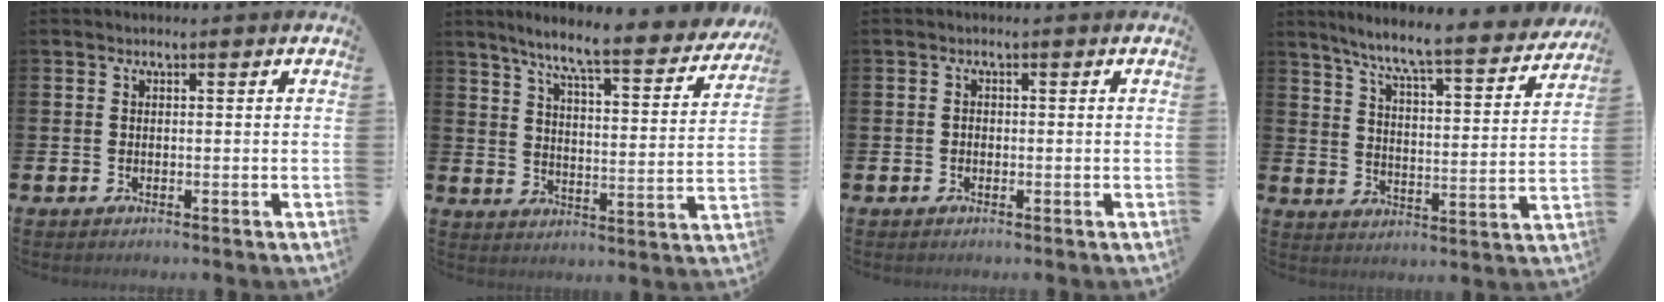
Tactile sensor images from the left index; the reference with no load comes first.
{"total": 7.6, "force": [6.5, 0.4, 3.9], "torque": [-0.086, -0.055, 0.103]}
{"total": 0.7, "force": [-0.3, 0.5, 0.2], "torque": [-0.012, 0.006, -0.007]}
{"total": 7.4, "force": [6.7, 0.2, 3.2], "torque": [-0.085, -0.055, 0.108]}